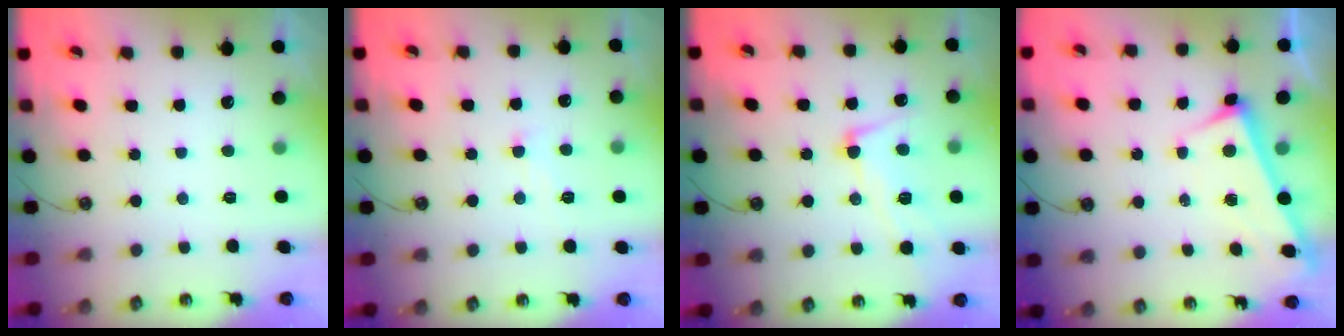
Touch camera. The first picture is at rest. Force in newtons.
{"total": 0.8, "press": 0.6, "slide": 0.5}
{"total": 3.6, "press": 3.4, "slide": 1.0}
{"total": 3.0, "press": 3.0, "slide": 0.2}